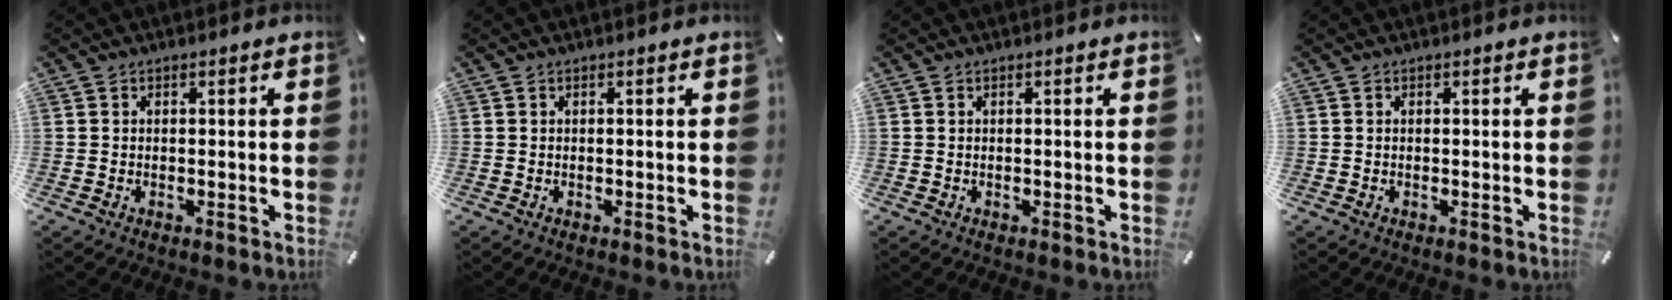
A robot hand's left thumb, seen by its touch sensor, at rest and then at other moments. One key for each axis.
{"total": 0.0}
{"total": 0.0}
{"total": 0.0}